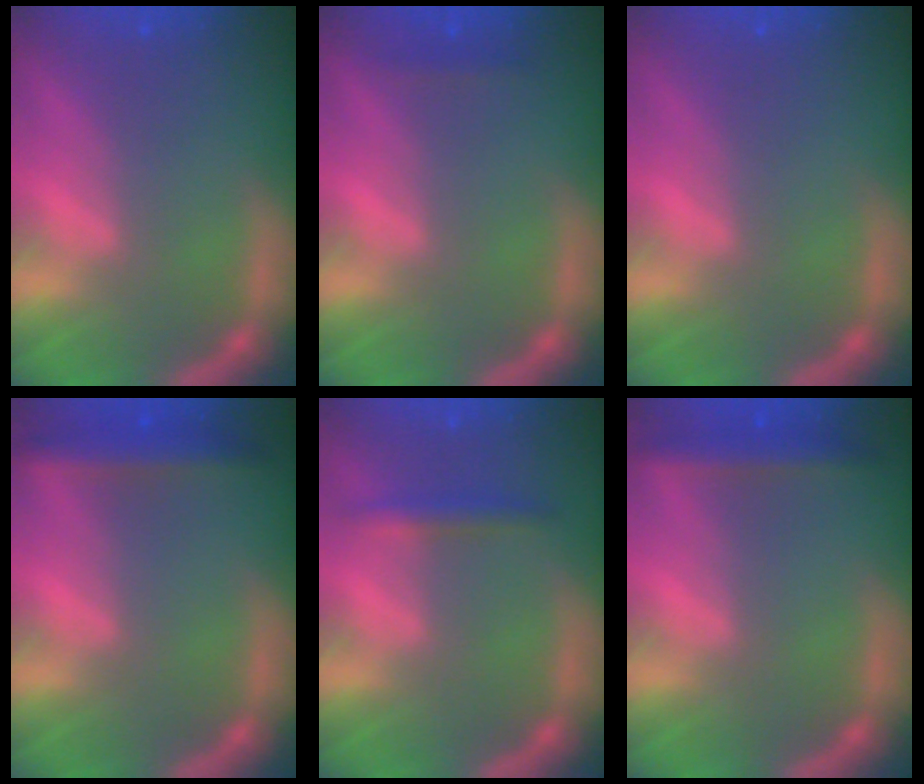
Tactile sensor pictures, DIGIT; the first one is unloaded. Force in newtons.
{"total": 0.9}
{"total": 0.0}
{"total": 3.4}
{"total": 1.9}
{"total": 2.9}